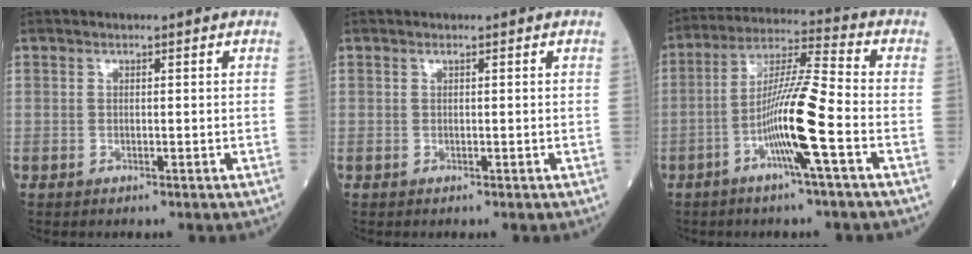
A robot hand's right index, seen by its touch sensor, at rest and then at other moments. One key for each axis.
{"total": 0.0}
{"total": 11.3, "fx": -4.0, "fy": -0.6, "fz": 10.5, "tx": -0.200, "ty": 0.002, "tz": -0.080}